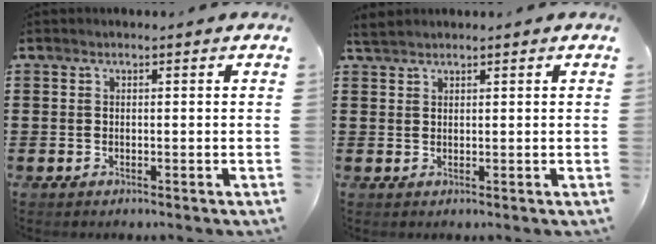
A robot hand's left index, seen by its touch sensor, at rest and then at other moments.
{"total": 1.6, "force": [1.5, 0.3, 0.5], "torque": [-0.013, 0.002, 0.028]}